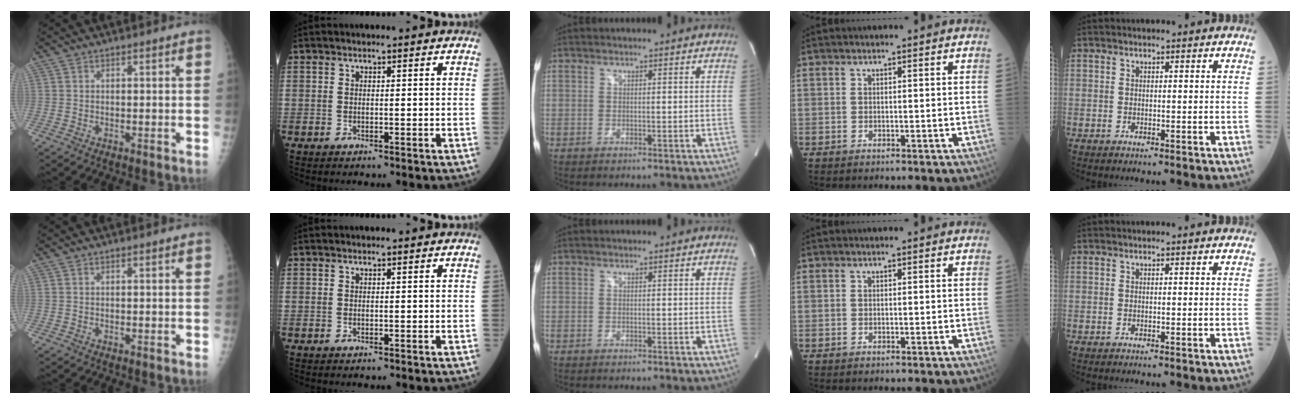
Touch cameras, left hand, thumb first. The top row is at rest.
{}